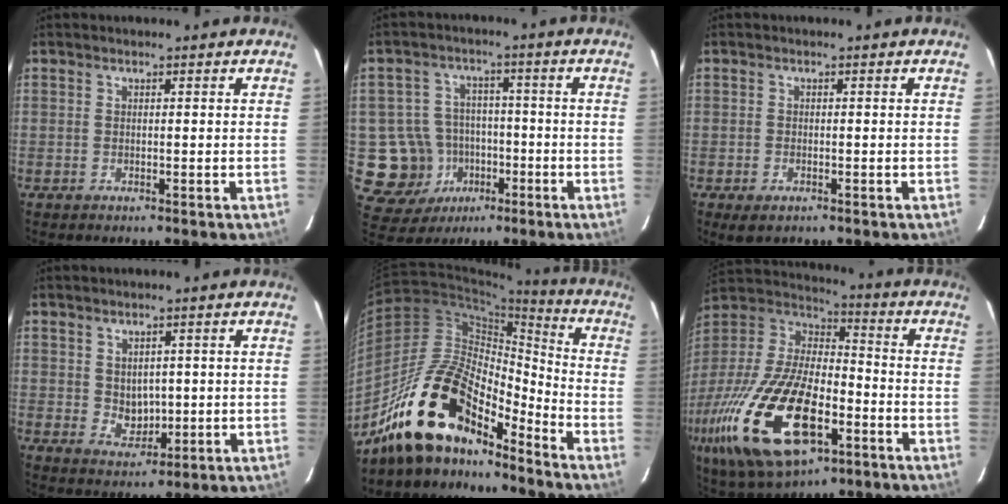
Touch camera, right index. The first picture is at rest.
{"total": 11.2, "force": [-3.6, 10.3, 2.2], "torque": [-0.076, 0.025, -0.039]}
{"total": 2.6, "force": [-1.5, 1.4, 1.6], "torque": [-0.031, -0.009, -0.025]}
{"total": 4.4, "force": [0.5, 3.7, 2.2], "torque": [-0.036, -0.002, 0.022]}
{"total": 19.4, "force": [-14.9, 6.9, 10.3], "torque": [-0.188, 0.010, -0.282]}
{"total": 31.8, "force": [-12.8, 15.3, 24.8], "torque": [-0.535, -0.047, -0.223]}